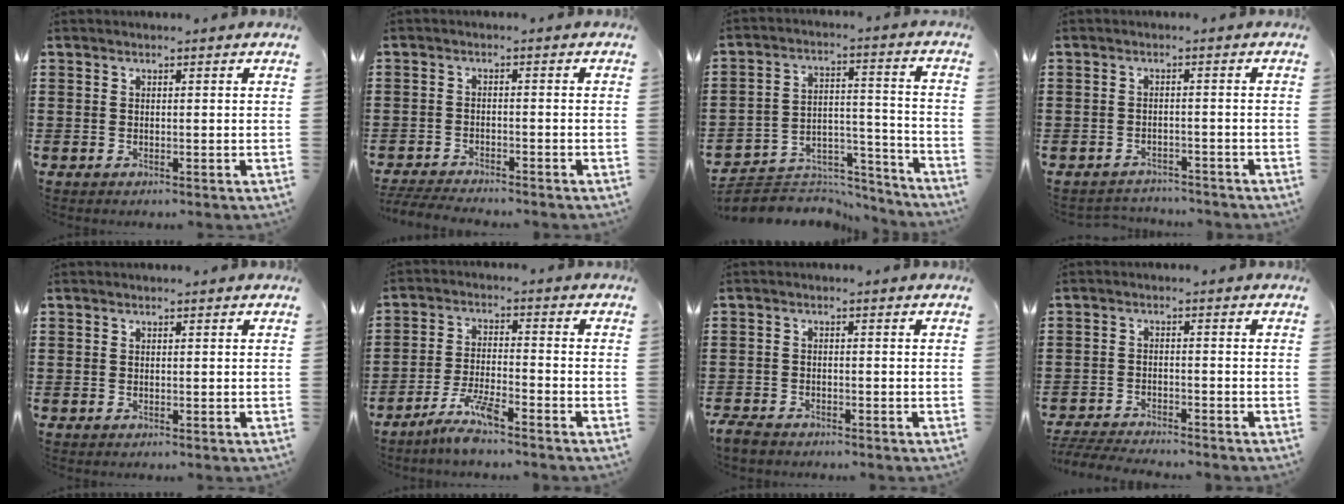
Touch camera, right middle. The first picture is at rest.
{"total": 3.2, "force": [-3.1, 0.1, 0.6], "torque": [-0.019, -0.005, -0.066]}
{"total": 5.6, "force": [-5.1, 2.2, 0.6], "torque": [-0.011, 0.014, -0.100]}
{"total": 2.1, "force": [-2.1, 0.2, -0.1], "torque": [-0.008, -0.003, -0.046]}
{"total": 0.0}
{"total": 6.0, "force": [-4.7, 0.4, 3.6], "torque": [-0.080, -0.011, -0.089]}
{"total": 2.1, "force": [-2.0, 0.6, 0.6], "torque": [-0.029, -0.003, -0.044]}
{"total": 3.8, "force": [-3.7, 0.2, 0.6], "torque": [-0.027, -0.008, -0.082]}